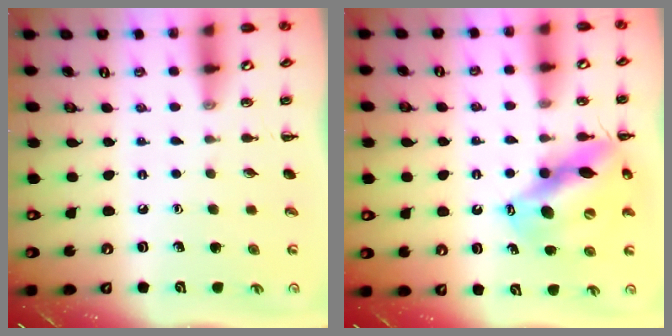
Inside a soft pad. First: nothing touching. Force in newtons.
{"total": 14.2, "press": 13.7, "slide": 4.0}